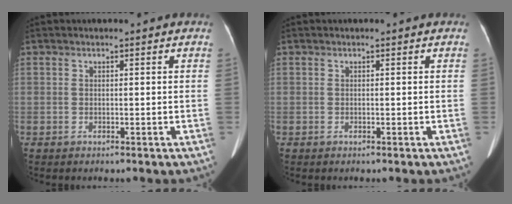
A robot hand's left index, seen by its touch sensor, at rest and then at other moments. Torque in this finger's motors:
{"motor_torque": [-0.19, -0.15, -0.01, -0.01]}